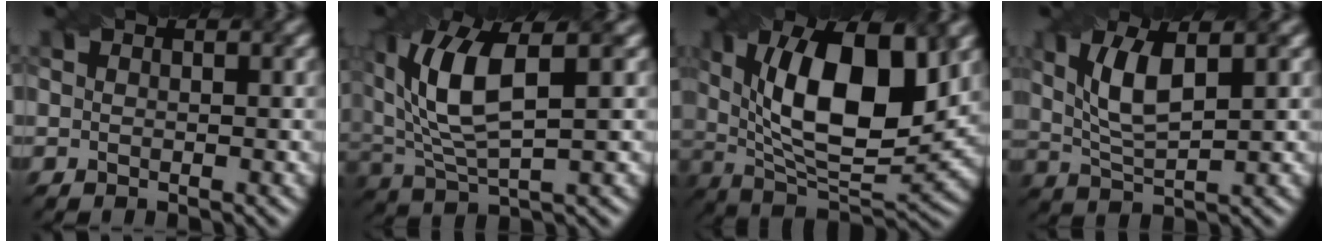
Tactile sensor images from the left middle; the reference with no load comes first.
{"total": 8.2, "force": [1.9, 3.4, 7.3], "torque": [-0.161, 0.011, 0.048]}
{"total": 12.8, "force": [3.0, 5.5, 11.1], "torque": [-0.175, 0.004, 0.057]}
{"total": 5.2, "force": [1.2, 1.7, 4.7], "torque": [-0.099, 0.006, 0.039]}